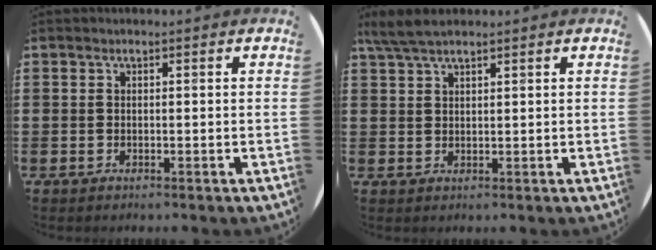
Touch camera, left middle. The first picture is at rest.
{"total": 3.6, "force": [3.0, 0.7, 1.9], "torque": [-0.044, 0.003, 0.056]}